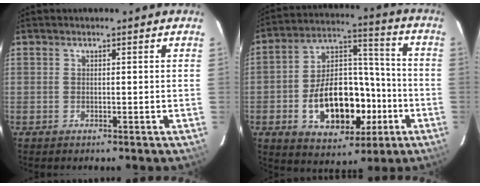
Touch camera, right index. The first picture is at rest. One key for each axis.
{"total": 19.1, "fx": -5.9, "fy": 11.5, "fz": 14.0, "tx": -0.255, "ty": 0.036, "tz": -0.073}